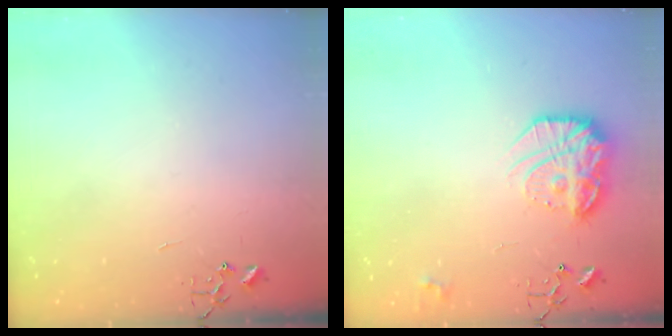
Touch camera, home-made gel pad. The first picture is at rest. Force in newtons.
{"total": 17.5, "press": 17.5, "slide": 1.4}